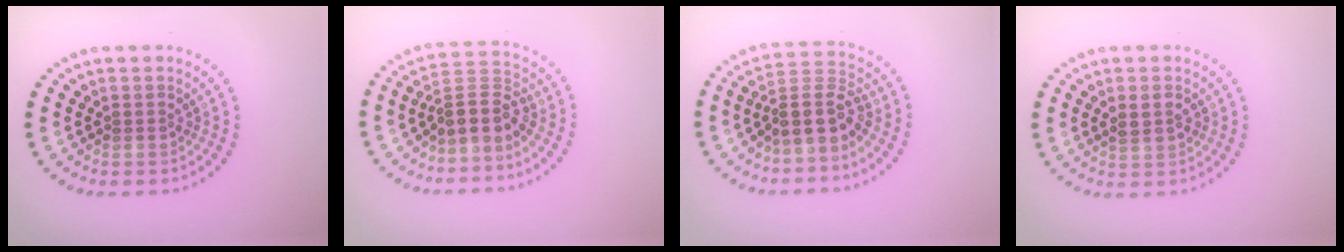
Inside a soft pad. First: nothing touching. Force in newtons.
{"total": 3.5, "press": 2.8, "slide": 2.2}
{"total": 3.8, "press": 3.0, "slide": 2.3}
{"total": 1.7, "press": 1.7, "slide": 0.1}